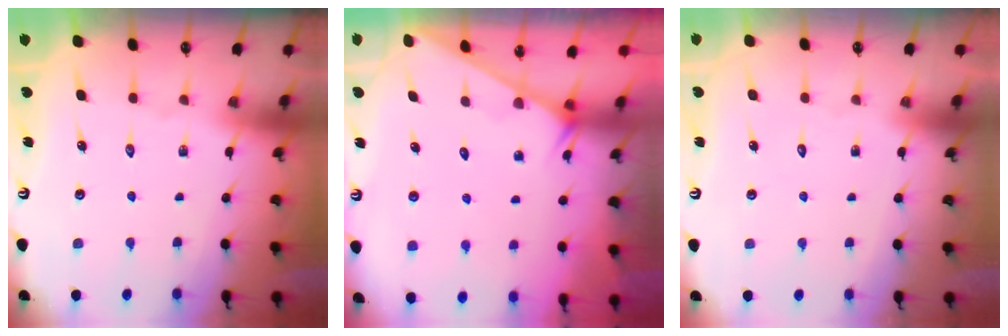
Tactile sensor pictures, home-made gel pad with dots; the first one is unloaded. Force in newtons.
{"total": 1.5, "press": 1.4, "slide": 0.1}
{"total": 1.8, "press": 1.8, "slide": 0.1}